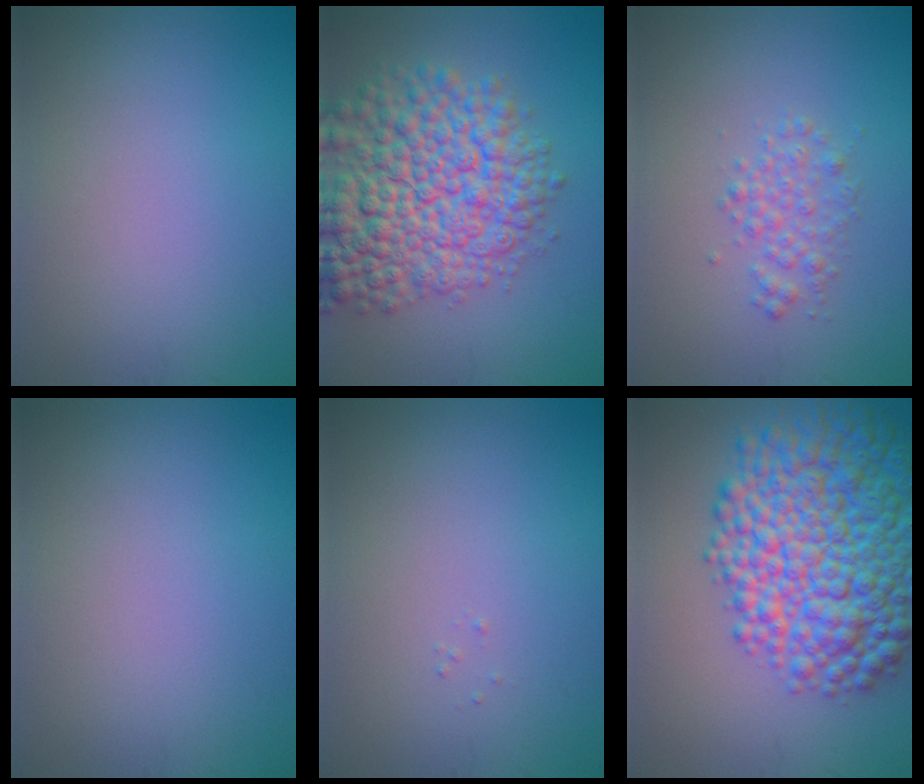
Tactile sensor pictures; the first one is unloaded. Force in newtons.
{"total": 10.6, "press": 10.5, "slide": 0.4}
{"total": 2.0, "press": 2.0, "slide": 0.0}
{"total": 0.0}
{"total": 0.0}
{"total": 11.7, "press": 11.7, "slide": 0.2}